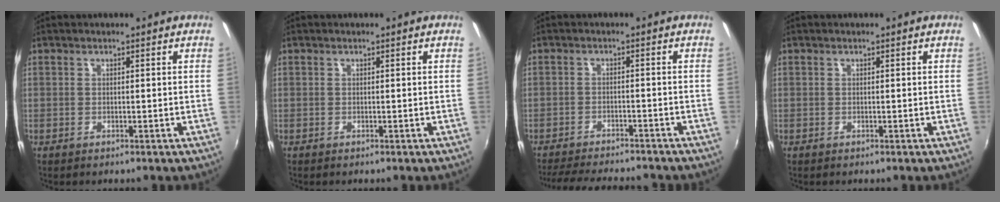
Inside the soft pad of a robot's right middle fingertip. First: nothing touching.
{"total": 0.0}
{"total": 12.9, "force": [-11.5, 2.3, 5.2], "torque": [-0.116, -0.014, -0.170]}
{"total": 0.0}